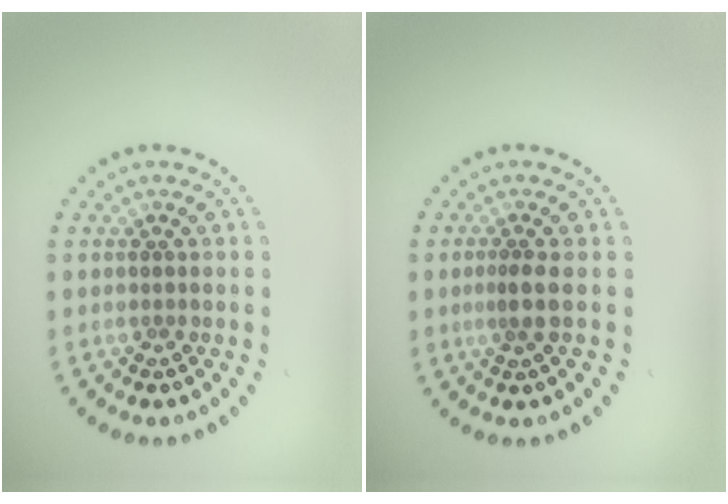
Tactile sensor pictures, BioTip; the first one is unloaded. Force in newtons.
{"total": 1.5, "press": 1.0, "slide": 1.1}